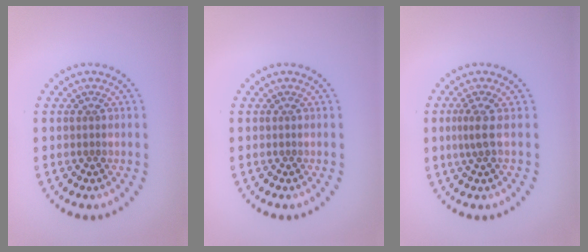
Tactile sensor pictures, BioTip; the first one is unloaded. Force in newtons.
{"total": 0.0}
{"total": 1.6, "press": 1.2, "slide": 1.1}